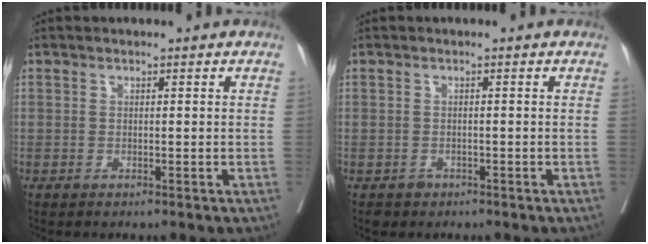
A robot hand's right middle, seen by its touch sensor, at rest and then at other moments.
{"total": 1.5, "force": [-0.9, 1.1, 0.0], "torque": [0.000, 0.004, -0.014]}